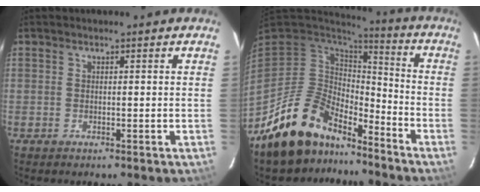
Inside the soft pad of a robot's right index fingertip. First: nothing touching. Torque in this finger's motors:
{"motor_torque": [1.06, -1.08, 0.53, 0.16]}